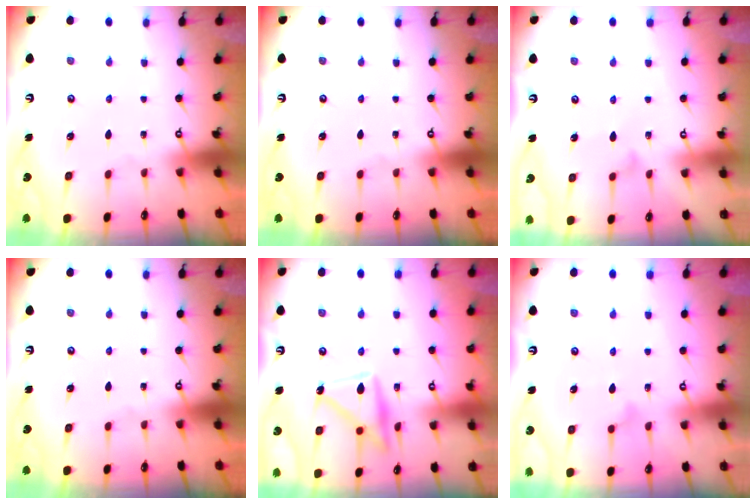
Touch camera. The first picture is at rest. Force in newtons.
{"total": 0.0}
{"total": 6.9, "press": 6.9, "slide": 0.4}
{"total": 0.0}
{"total": 16.3, "press": 16.3, "slide": 1.1}
{"total": 8.6, "press": 8.6, "slide": 0.3}